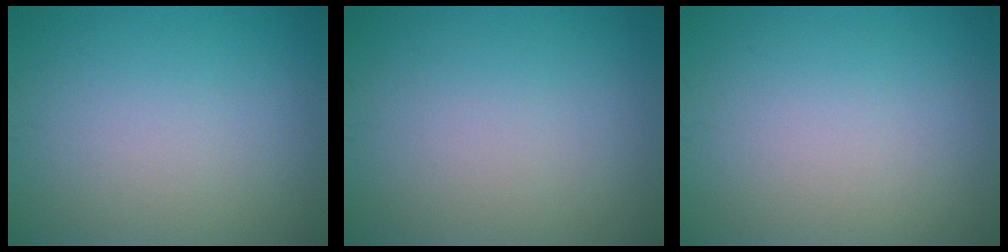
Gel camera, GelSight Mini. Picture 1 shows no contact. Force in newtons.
{"total": 0.0}
{"total": 0.0}